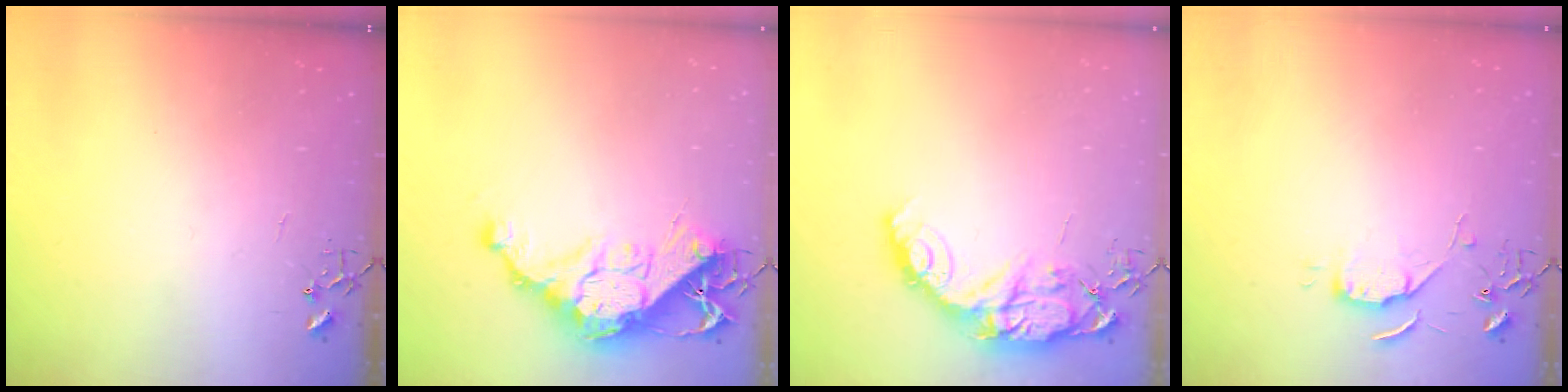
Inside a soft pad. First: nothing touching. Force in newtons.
{"total": 15.7, "press": 15.7, "slide": 1.5}
{"total": 14.3, "press": 14.3, "slide": 1.1}
{"total": 5.1, "press": 5.1, "slide": 0.6}